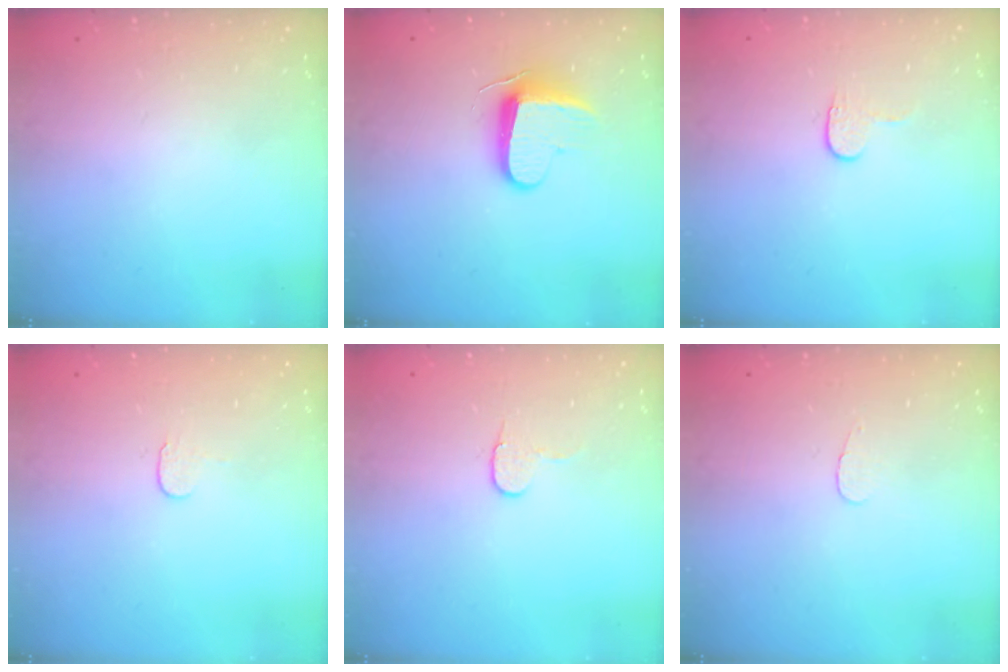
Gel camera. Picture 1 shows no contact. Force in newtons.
{"total": 8.9, "press": 8.9, "slide": 0.8}
{"total": 3.4, "press": 3.4, "slide": 0.4}
{"total": 3.9, "press": 3.8, "slide": 0.4}
{"total": 6.1, "press": 6.0, "slide": 0.5}
{"total": 2.8, "press": 2.8, "slide": 0.3}